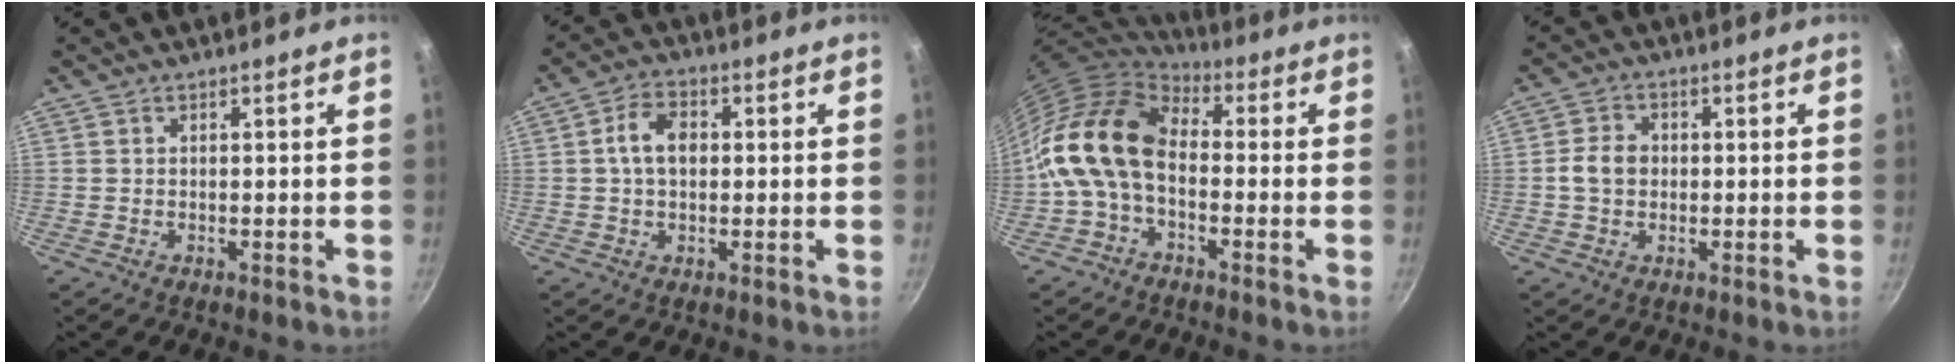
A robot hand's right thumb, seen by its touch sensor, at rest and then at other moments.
{"total": 6.5, "force": [0.6, 4.4, 4.7], "torque": [-0.072, 0.014, 0.003]}
{"total": 14.7, "force": [-1.3, 9.3, 11.3], "torque": [-0.202, 0.031, -0.044]}
{"total": 4.9, "force": [-0.1, 3.9, 2.9], "torque": [-0.041, 0.013, -0.009]}